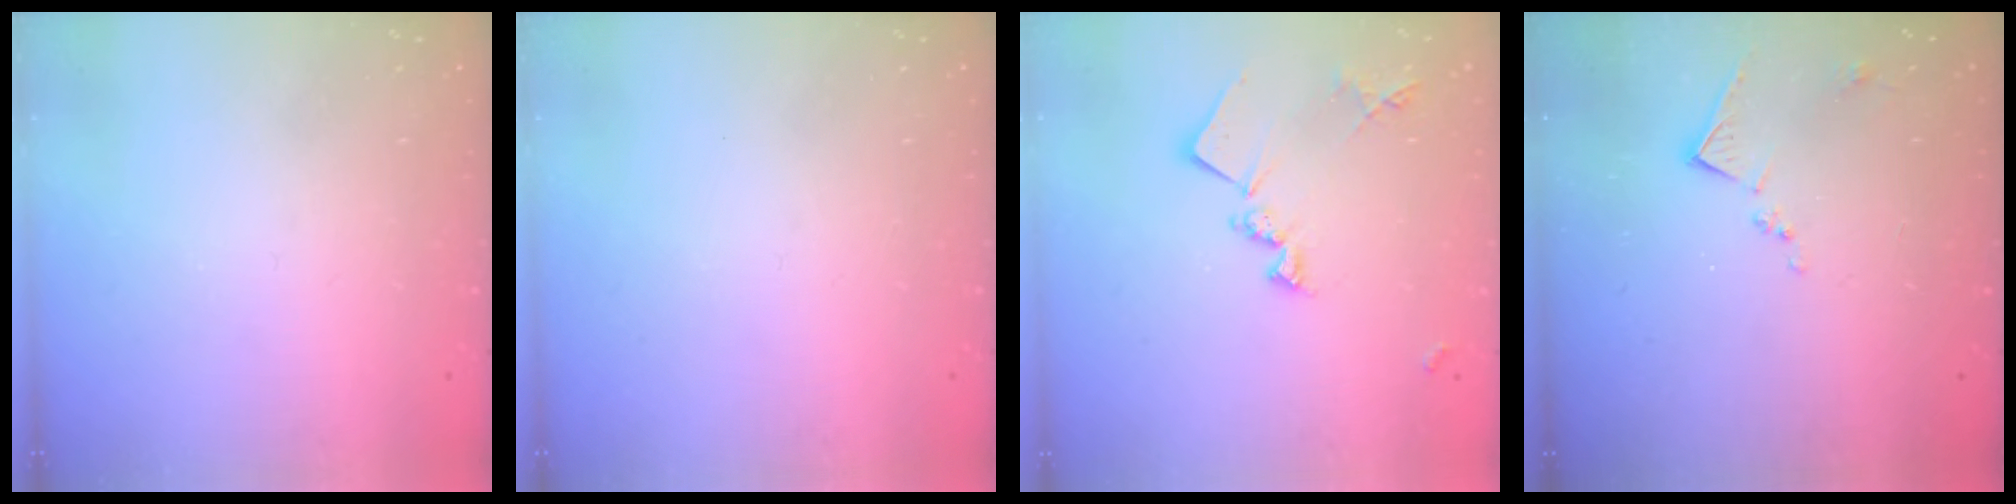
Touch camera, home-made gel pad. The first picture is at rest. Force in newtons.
{"total": 0.0}
{"total": 14.2, "press": 14.1, "slide": 0.6}
{"total": 8.5, "press": 8.5, "slide": 0.3}